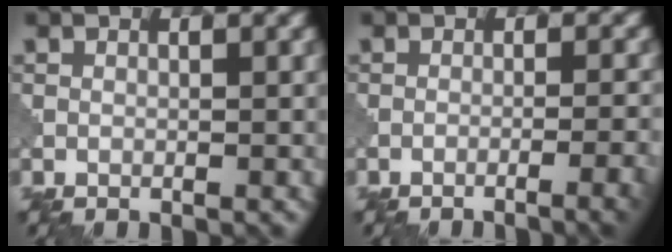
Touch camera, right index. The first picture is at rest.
{"total": 4.3, "force": [-2.6, 1.0, 3.2], "torque": [-0.037, 0.013, -0.045]}